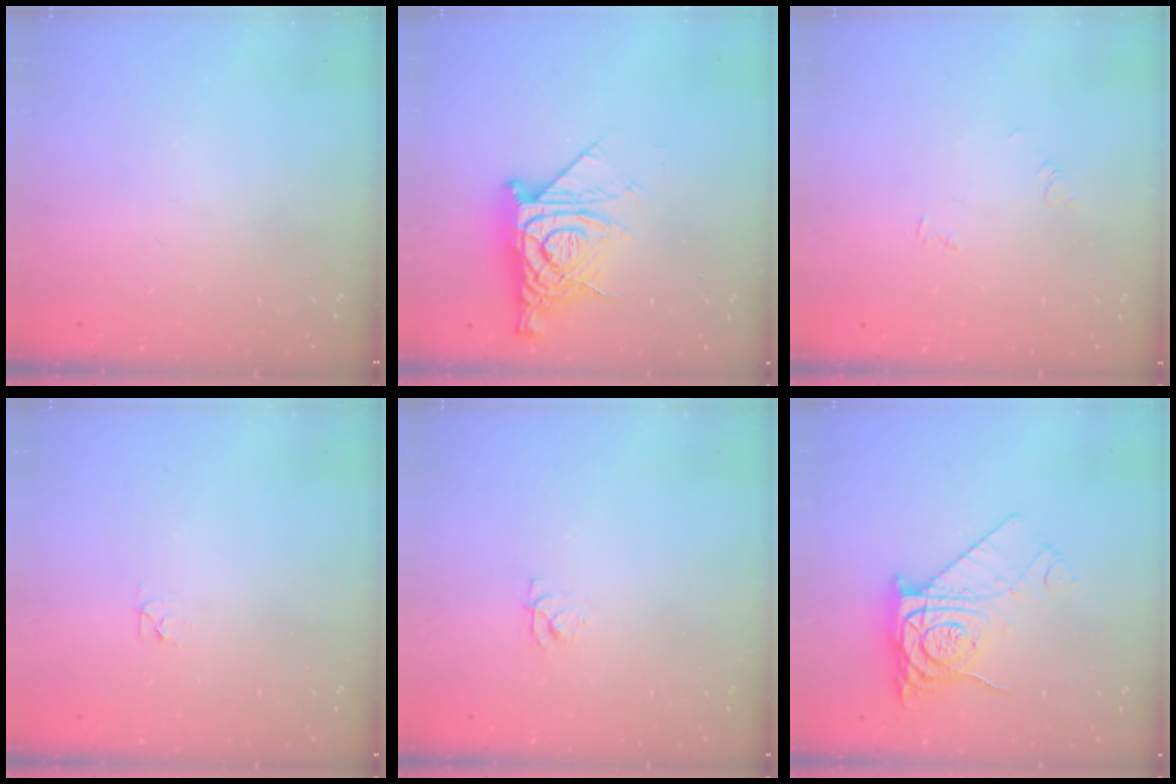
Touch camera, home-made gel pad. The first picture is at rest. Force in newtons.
{"total": 11.7, "press": 11.7, "slide": 1.0}
{"total": 3.1, "press": 3.1, "slide": 0.5}
{"total": 2.3, "press": 2.3, "slide": 0.2}
{"total": 3.8, "press": 3.7, "slide": 0.6}
{"total": 11.1, "press": 11.1, "slide": 1.1}